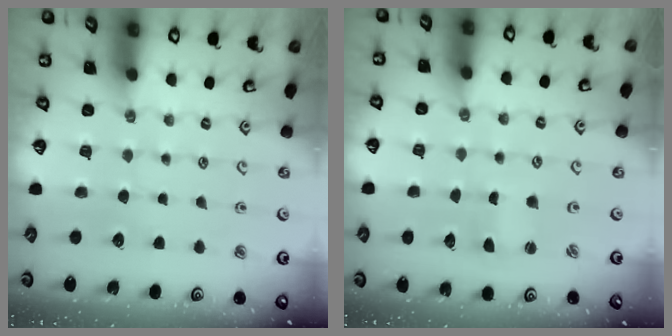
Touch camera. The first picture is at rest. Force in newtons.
{"total": 0.8, "press": 0.8, "slide": 0.0}